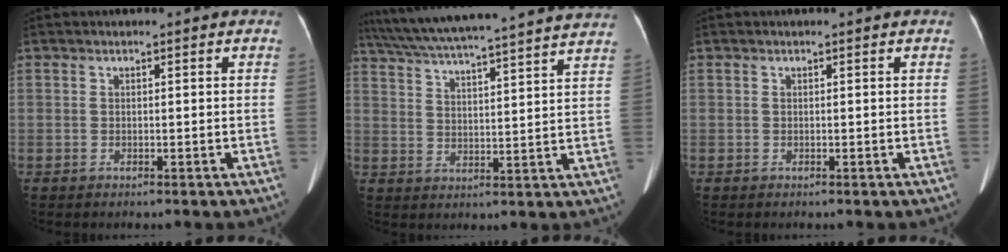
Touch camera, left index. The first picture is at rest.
{"total": 27.2, "force": [24.5, 0.5, 11.9], "torque": [-0.207, 0.003, 0.331]}
{"total": 0.0}